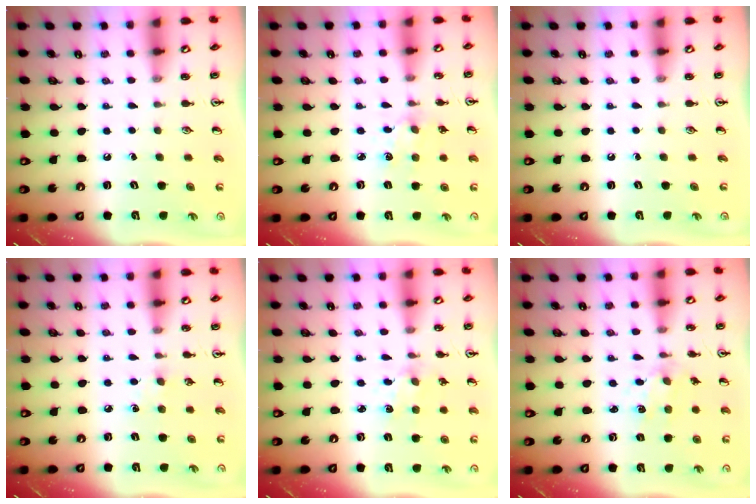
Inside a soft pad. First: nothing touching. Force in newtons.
{"total": 5.9, "press": 5.8, "slide": 0.8}
{"total": 0.0}
{"total": 4.3, "press": 4.3, "slide": 0.6}
{"total": 1.8, "press": 1.8, "slide": 0.4}
{"total": 2.1, "press": 2.1, "slide": 0.3}